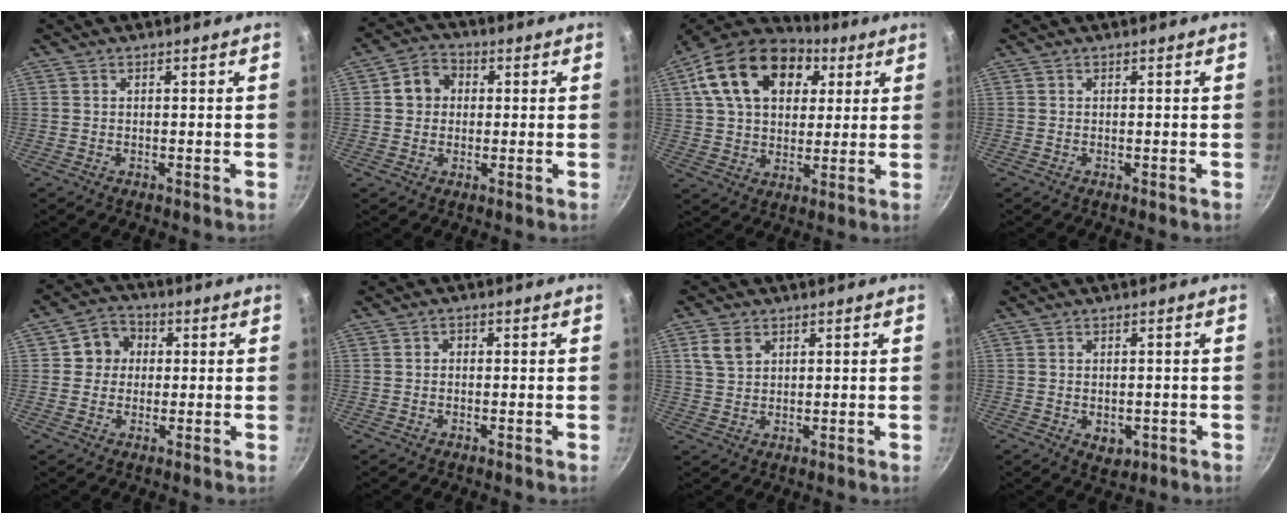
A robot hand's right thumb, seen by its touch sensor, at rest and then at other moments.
{"total": 6.3, "force": [0.9, 5.5, 2.9], "torque": [-0.017, 0.013, 0.003]}
{"total": 21.3, "force": [7.8, 14.4, 13.6], "torque": [-0.222, 0.006, 0.122]}
{"total": 0.0}
{"total": 6.3, "force": [0.9, 5.8, 2.2], "torque": [0.005, 0.011, 0.003]}
{"total": 1.1, "force": [0.0, 1.0, 0.5], "torque": [-0.008, 0.005, -0.003]}
{"total": 4.6, "force": [2.0, 3.2, 2.5], "torque": [-0.035, -0.001, 0.041]}
{"total": 3.6, "force": [-0.8, 2.5, 2.4], "torque": [-0.030, -0.002, -0.003]}